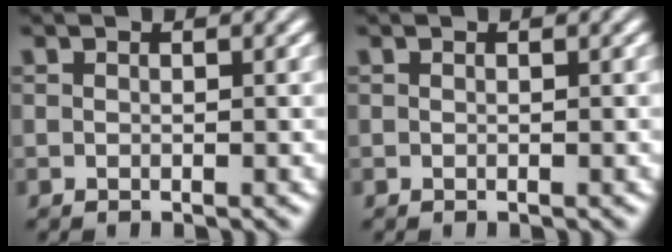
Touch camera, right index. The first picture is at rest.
{"total": 0.0}